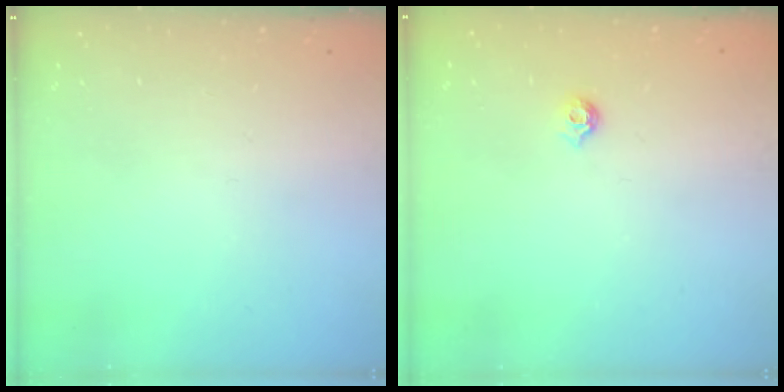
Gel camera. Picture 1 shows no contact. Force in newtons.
{"total": 4.8, "press": 4.7, "slide": 0.9}